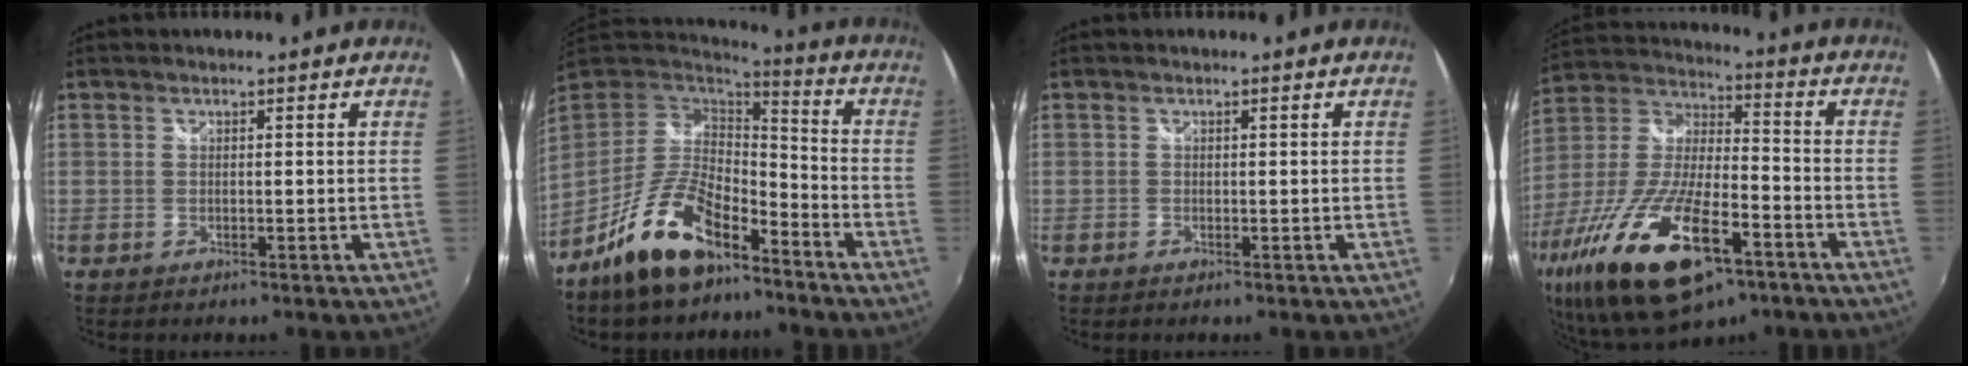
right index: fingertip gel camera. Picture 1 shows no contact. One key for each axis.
{"total": 15.7, "fx": -10.5, "fy": 5.8, "fz": 10.2, "tx": -0.204, "ty": -0.003, "tz": -0.191}
{"total": 0.0}
{"total": 26.4, "fx": -13.4, "fy": 10.2, "fz": 20.3, "tx": -0.416, "ty": -0.057, "tz": -0.232}